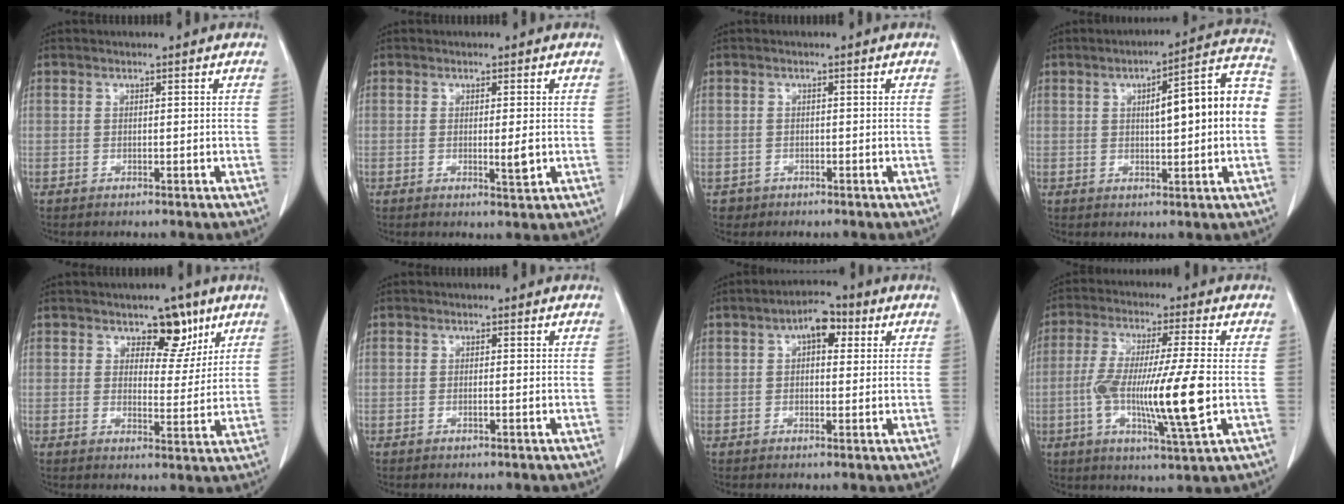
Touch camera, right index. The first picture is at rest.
{"total": 2.5, "force": [-0.2, 0.3, 2.4], "torque": [-0.037, -0.006, -0.004]}
{"total": 1.7, "force": [-0.7, 1.5, -0.2], "torque": [-0.002, 0.007, -0.012]}
{"total": 12.7, "force": [0.8, 1.9, 12.6], "torque": [-0.169, 0.036, 0.009]}
{"total": 6.1, "force": [3.8, 3.5, 3.3], "torque": [-0.032, -0.002, 0.054]}
{"total": 0.5, "force": [-0.2, 0.0, 0.5], "torque": [-0.010, 0.000, -0.003]}
{"total": 5.2, "force": [1.9, 2.6, 4.1], "torque": [-0.065, 0.021, 0.024]}
{"total": 14.2, "force": [-2.3, 0.5, 14.0], "torque": [-0.258, -0.013, -0.043]}